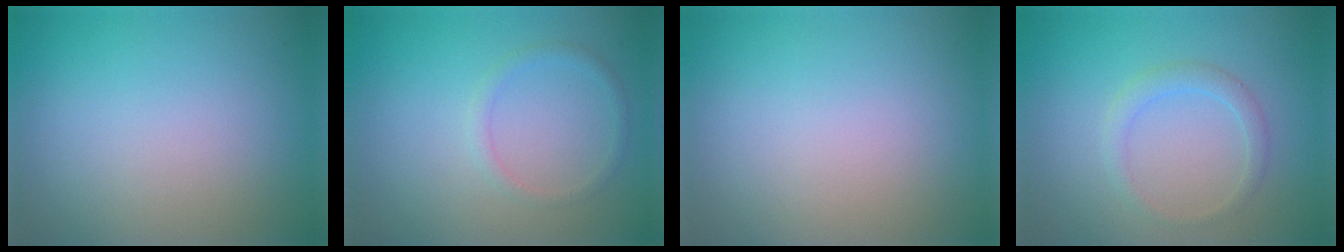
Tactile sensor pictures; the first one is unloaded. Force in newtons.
{"total": 1.2, "press": 1.2, "slide": 0.2}
{"total": 0.0}
{"total": 1.7, "press": 1.7, "slide": 0.1}